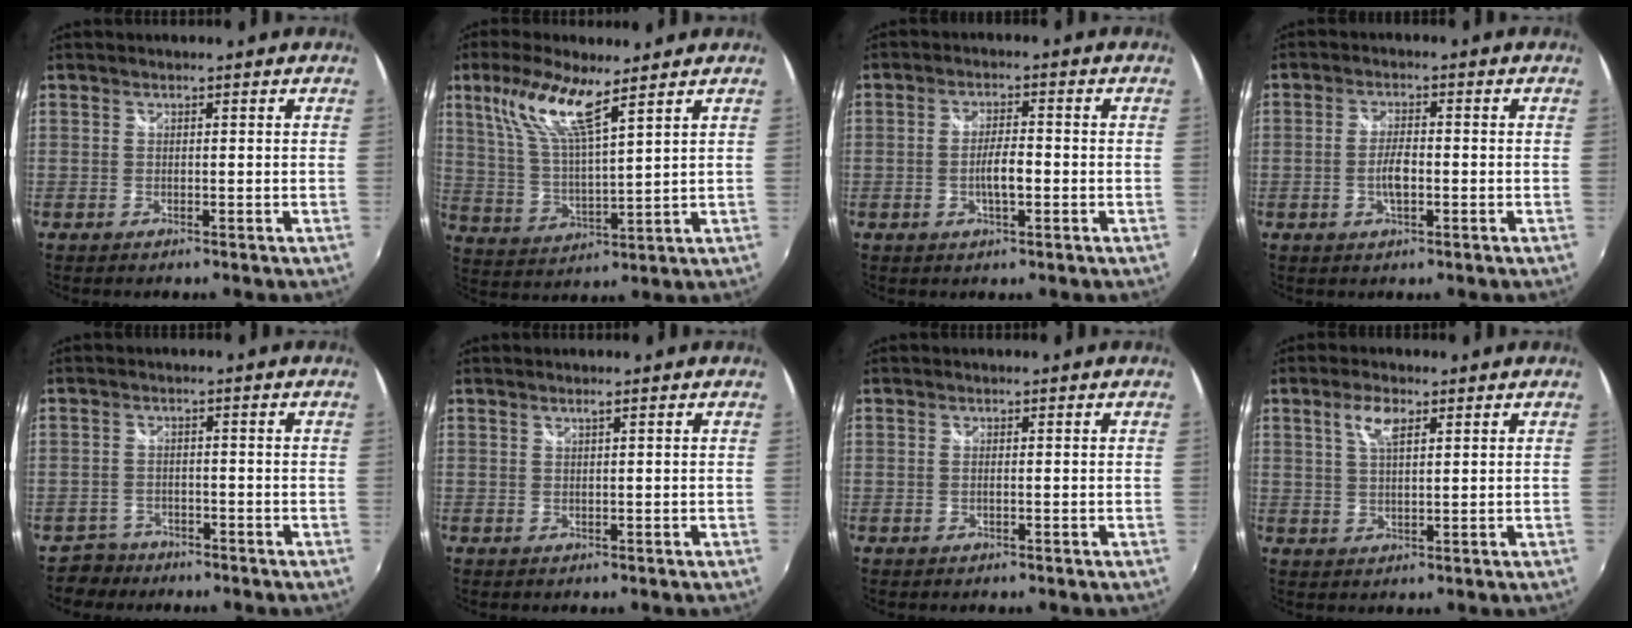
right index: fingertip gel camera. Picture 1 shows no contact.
{"total": 11.3, "force": [7.1, 2.2, 8.5], "torque": [-0.170, 0.005, 0.145]}
{"total": 4.0, "force": [-1.2, 1.1, 3.7], "torque": [-0.068, 0.000, -0.019]}
{"total": 4.0, "force": [-1.1, 1.5, 3.6], "torque": [-0.071, 0.001, -0.020]}
{"total": 3.7, "force": [-2.9, 2.2, -0.5], "torque": [-0.004, 0.010, -0.054]}
{"total": 0.6, "force": [0.4, -0.2, 0.4], "torque": [-0.006, 0.000, 0.007]}
{"total": 0.6, "force": [-0.1, 0.0, 0.6], "torque": [-0.013, 0.001, -0.004]}
{"total": 4.5, "force": [2.2, 1.7, 3.5], "torque": [-0.065, 0.006, 0.041]}